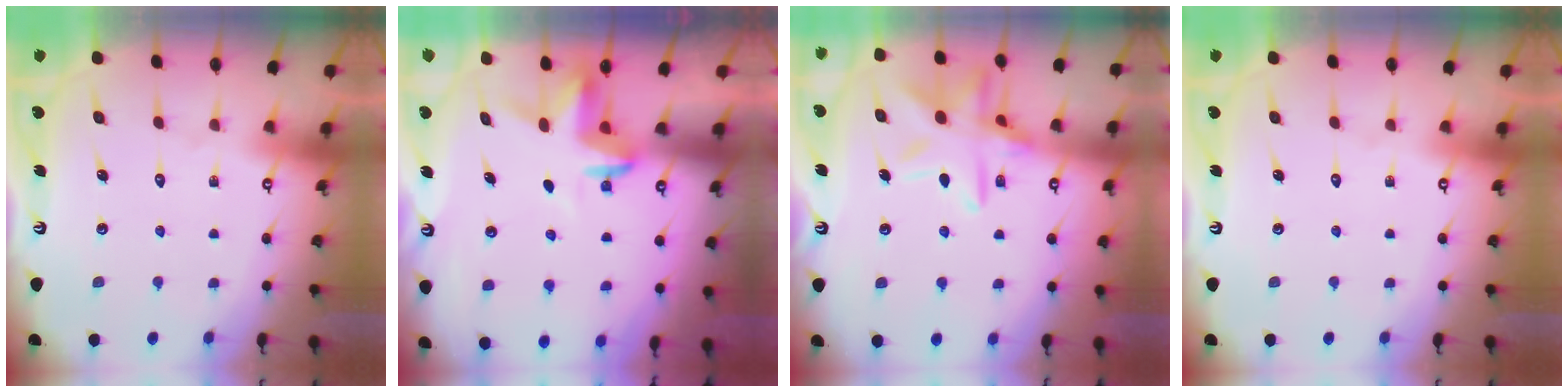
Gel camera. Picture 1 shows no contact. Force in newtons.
{"total": 3.5, "press": 3.5, "slide": 0.2}
{"total": 14.4, "press": 14.4, "slide": 1.1}
{"total": 0.0}